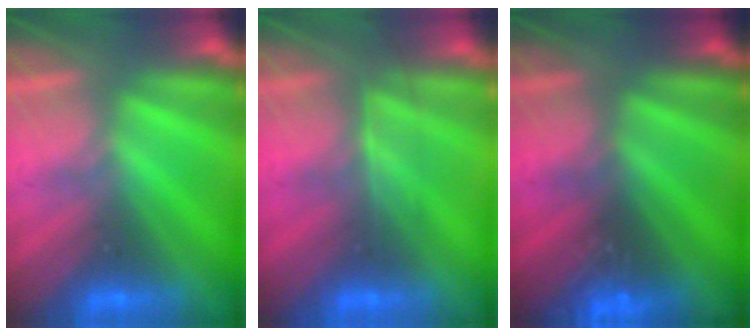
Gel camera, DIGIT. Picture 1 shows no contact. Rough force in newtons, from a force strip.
{"total": 2.5}
{"total": 2.9}